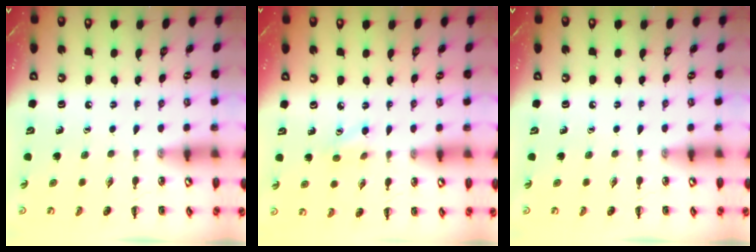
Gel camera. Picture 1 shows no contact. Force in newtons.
{"total": 4.3, "press": 4.1, "slide": 1.2}
{"total": 0.0}